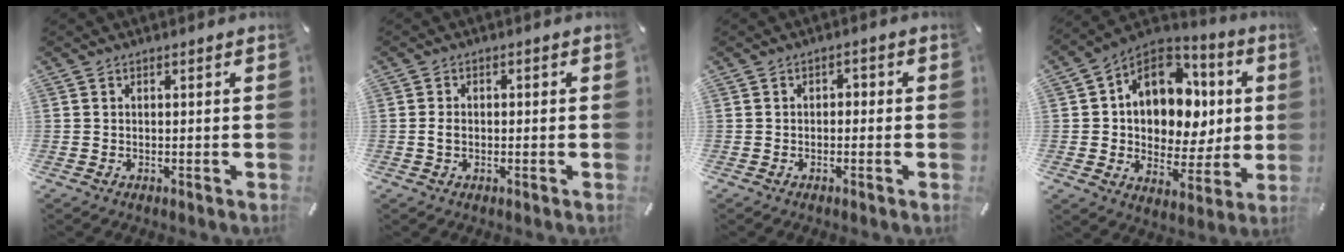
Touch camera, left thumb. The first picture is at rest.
{"total": 2.2, "force": [-0.4, 1.4, 1.6], "torque": [-0.029, 0.005, -0.008]}
{"total": 1.6, "force": [-1.2, 0.9, 0.7], "torque": [-0.015, 0.011, -0.027]}
{"total": 14.5, "force": [4.1, 11.8, 7.3], "torque": [-0.112, -0.025, 0.084]}